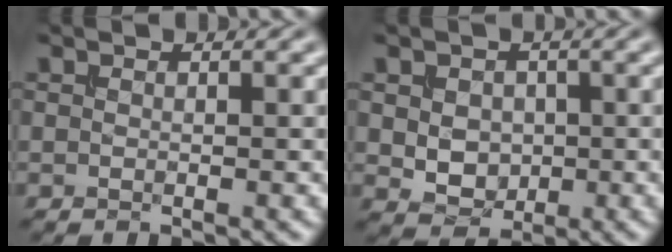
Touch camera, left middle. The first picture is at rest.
{"total": 3.4, "force": [0.0, 2.7, 2.1], "torque": [-0.039, -0.003, 0.003]}